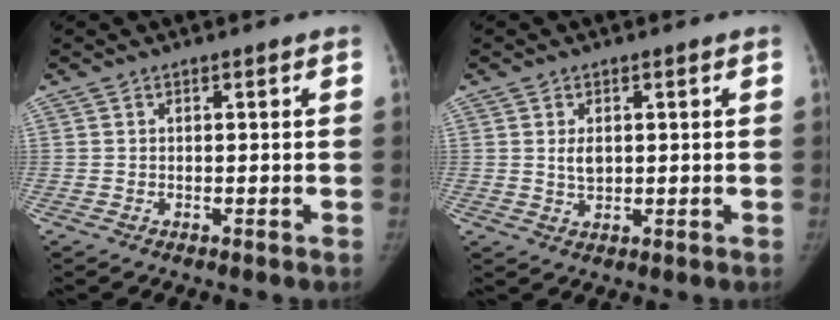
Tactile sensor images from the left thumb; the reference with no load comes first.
{"total": 2.9, "force": [0.5, 1.9, 2.2], "torque": [-0.030, -0.006, 0.013]}